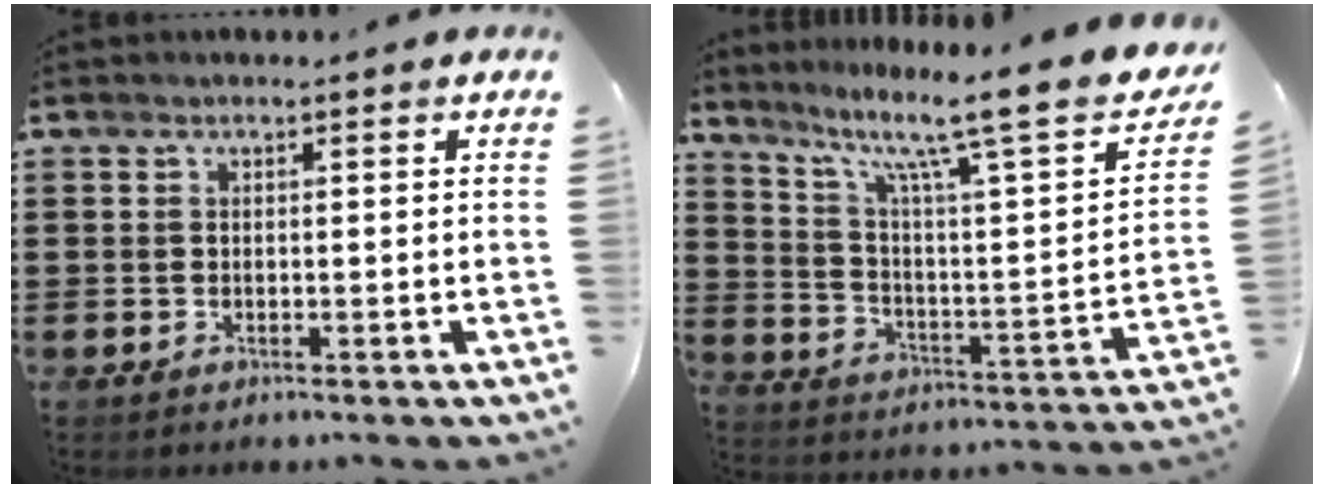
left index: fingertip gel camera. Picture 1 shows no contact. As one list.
[{"total": 10.9, "force": [8.3, 0.5, 7.0], "torque": [-0.143, -0.071, 0.122]}]